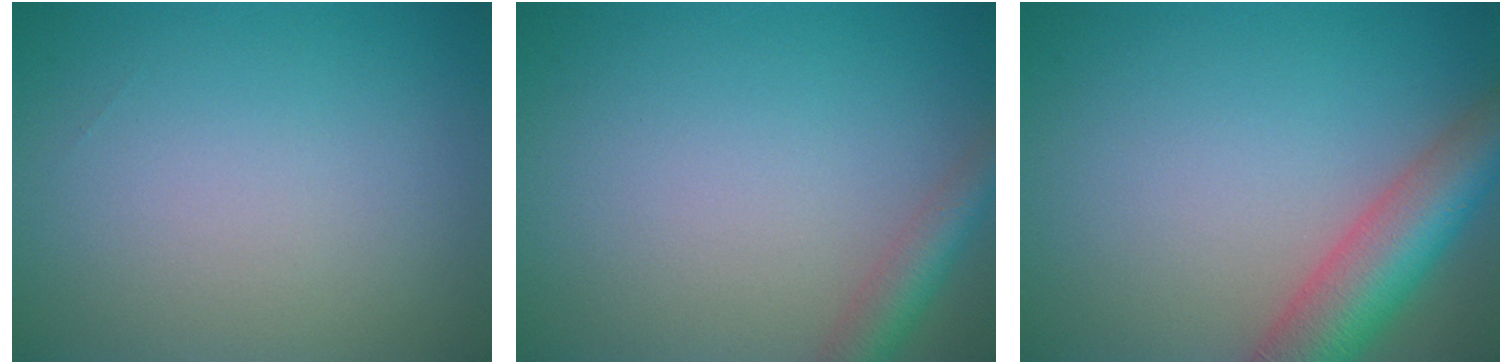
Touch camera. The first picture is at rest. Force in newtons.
{"total": 2.9, "press": 2.9, "slide": 0.2}
{"total": 7.2, "press": 7.2, "slide": 0.4}